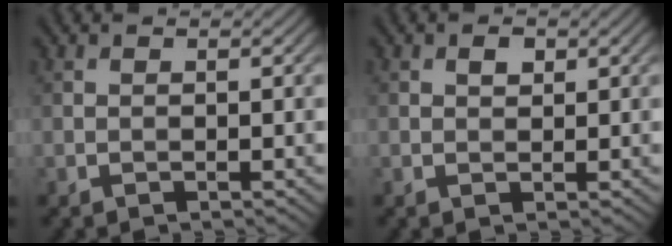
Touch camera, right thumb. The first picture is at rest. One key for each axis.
{"total": 1.3, "fx": 0.6, "fy": 0.8, "fz": 0.8, "tx": -0.013, "ty": 0.000, "tz": 0.010}